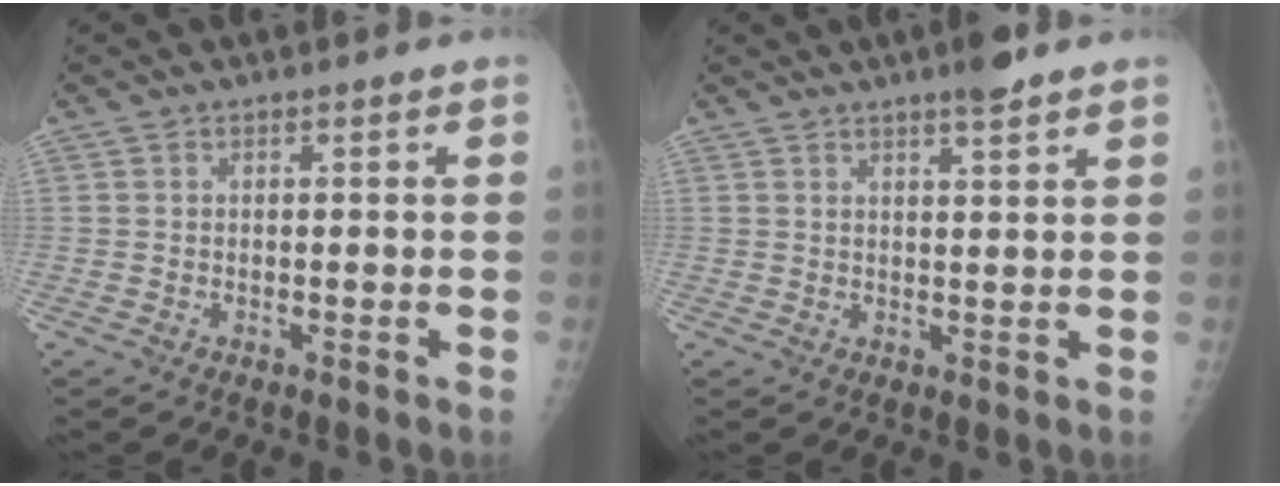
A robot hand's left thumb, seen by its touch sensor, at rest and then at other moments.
{"total": 4.0, "force": [3.0, 0.5, 2.7], "torque": [-0.037, -0.015, 0.046]}